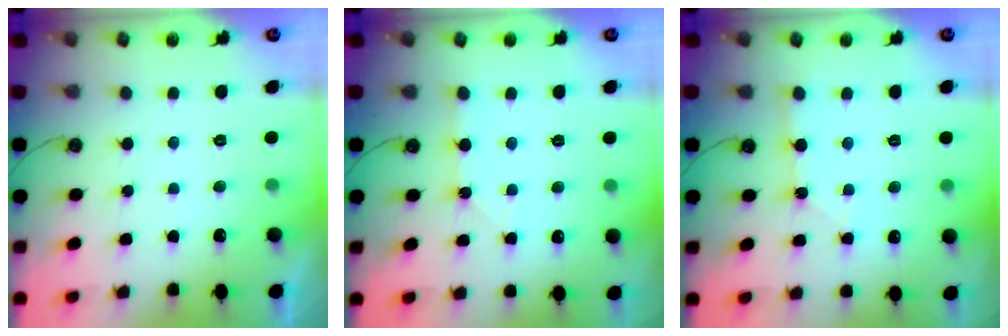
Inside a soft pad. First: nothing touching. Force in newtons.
{"total": 1.1, "press": 1.1, "slide": 0.2}
{"total": 2.6, "press": 2.6, "slide": 0.3}